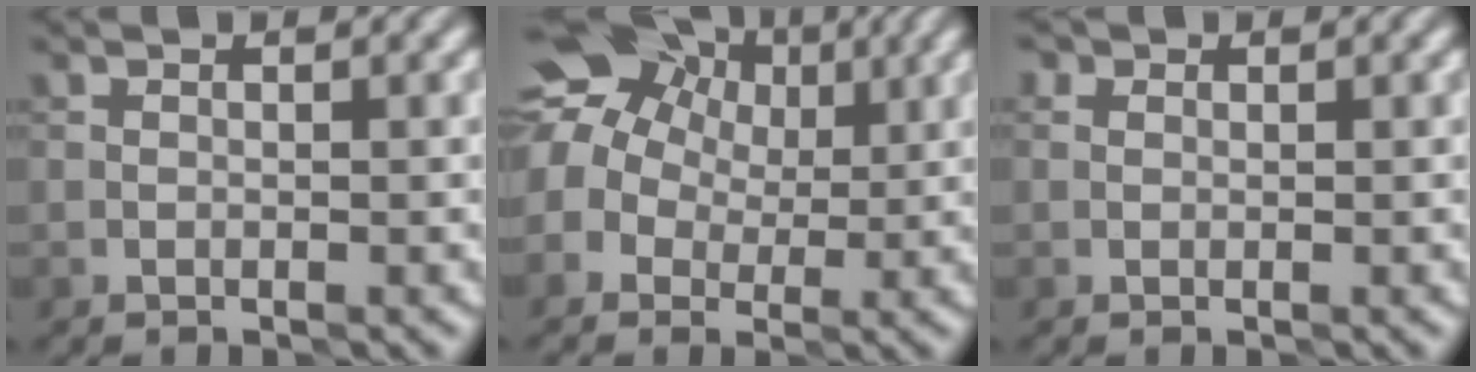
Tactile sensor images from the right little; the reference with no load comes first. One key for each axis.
{"total": 11.4, "fx": 4.0, "fy": 9.2, "fz": 5.5, "tx": -0.118, "ty": 0.046, "tz": 0.043}
{"total": 1.4, "fx": 0.7, "fy": 1.0, "fz": 0.7, "tx": -0.006, "ty": 0.001, "tz": -0.014}